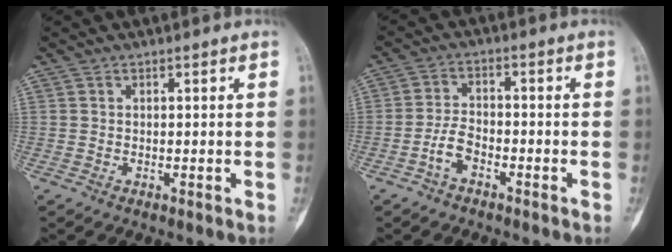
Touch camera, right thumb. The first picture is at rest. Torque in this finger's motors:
{"motor_torque": [-0.45, 0.19, 0.52, -0.02, -0.02]}